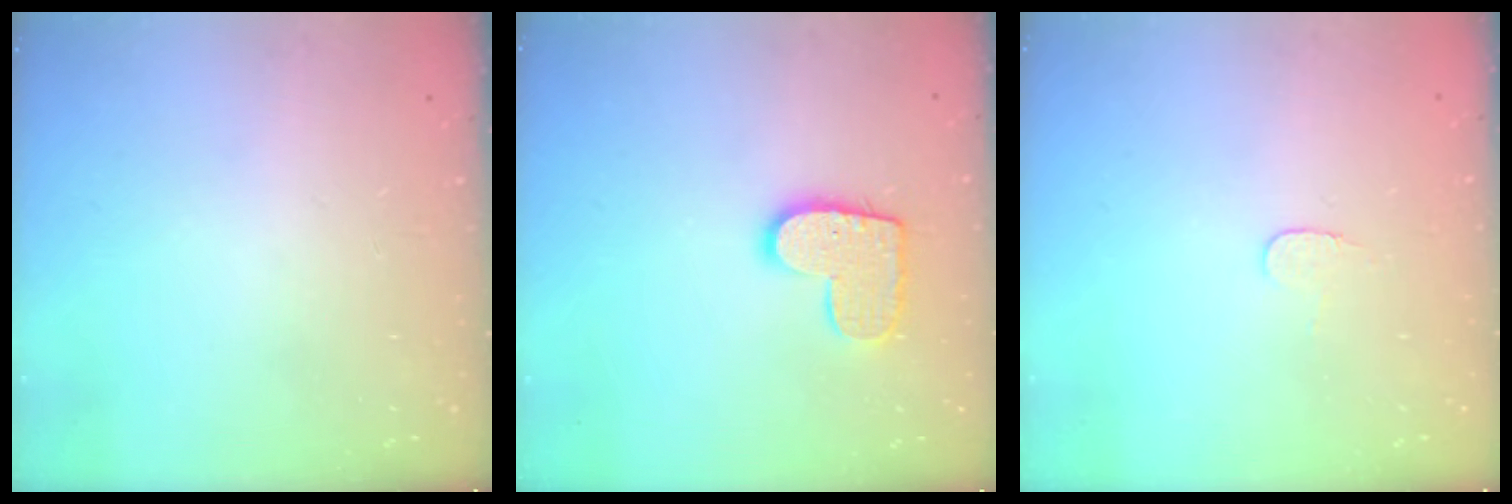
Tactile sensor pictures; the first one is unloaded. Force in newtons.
{"total": 11.2, "press": 11.2, "slide": 0.7}
{"total": 4.3, "press": 4.3, "slide": 0.3}